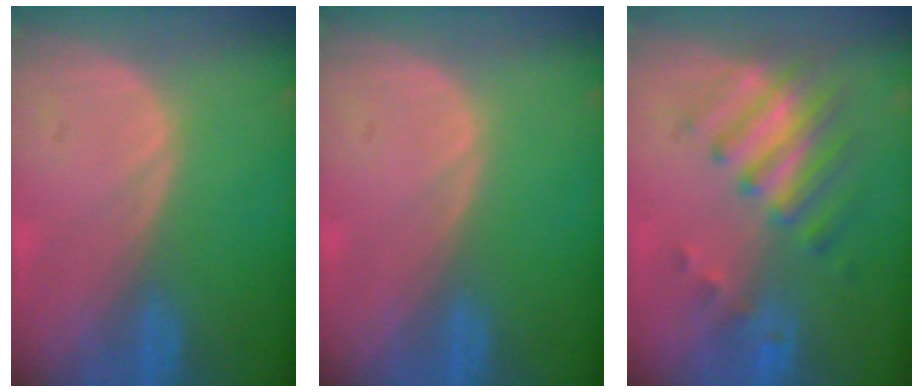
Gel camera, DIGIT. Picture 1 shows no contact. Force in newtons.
{"total": 0.0}
{"total": 7.9, "press": 6.9, "slide": 3.9}